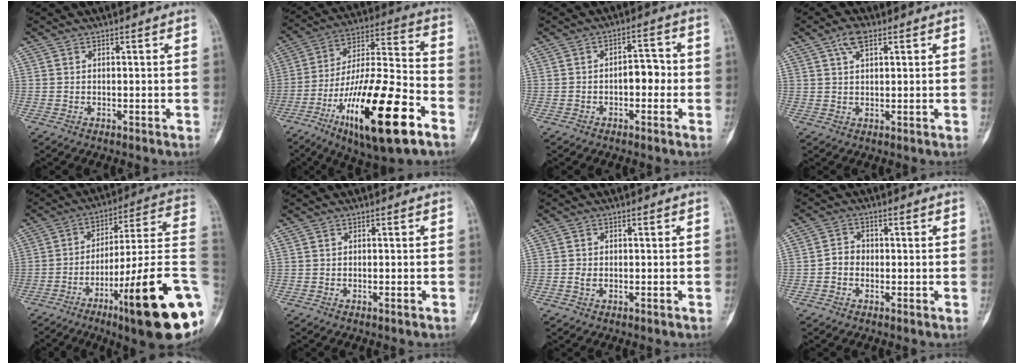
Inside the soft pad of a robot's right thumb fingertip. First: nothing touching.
{"total": 25.7, "force": [-12.1, 6.9, 21.6], "torque": [-0.392, 0.050, -0.202]}
{"total": 4.8, "force": [-1.0, 2.8, 3.7], "torque": [-0.036, 0.022, -0.021]}
{"total": 4.1, "force": [2.2, 1.9, 2.9], "torque": [-0.050, 0.002, 0.042]}
{"total": 26.0, "force": [-8.6, 3.5, 24.3], "torque": [-0.301, 0.040, -0.127]}
{"total": 0.8, "force": [-0.5, 0.0, 0.6], "torque": [-0.013, 0.002, -0.006]}
{"total": 1.4, "force": [-0.5, 0.8, 1.0], "torque": [-0.020, 0.004, -0.009]}
{"total": 2.8, "force": [-0.8, 2.4, 1.3], "torque": [-0.010, 0.011, -0.022]}